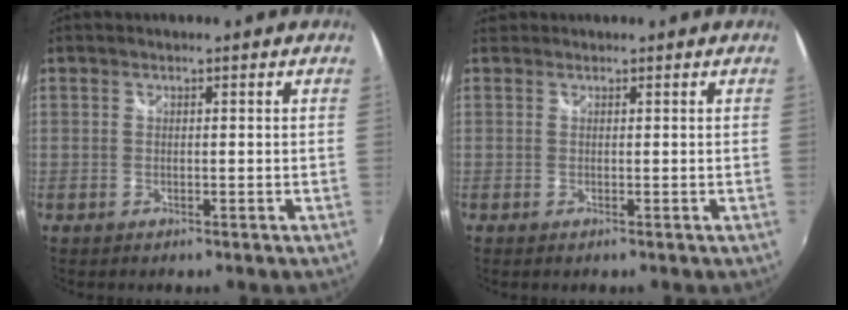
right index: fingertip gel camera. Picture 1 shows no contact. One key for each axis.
{"total": 0.8, "fx": 0.3, "fy": 0.8, "fz": 0.2, "tx": -0.004, "ty": 0.000, "tz": -0.001}